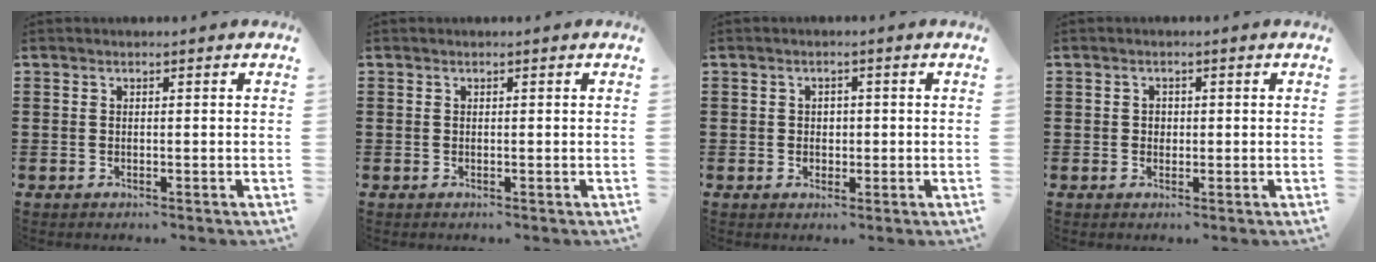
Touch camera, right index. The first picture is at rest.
{"total": 0.0}
{"total": 1.6, "force": [-0.1, 1.5, 0.7], "torque": [-0.017, 0.006, -0.004]}
{"total": 1.0, "force": [0.1, 0.9, 0.5], "torque": [-0.012, 0.004, 0.001]}